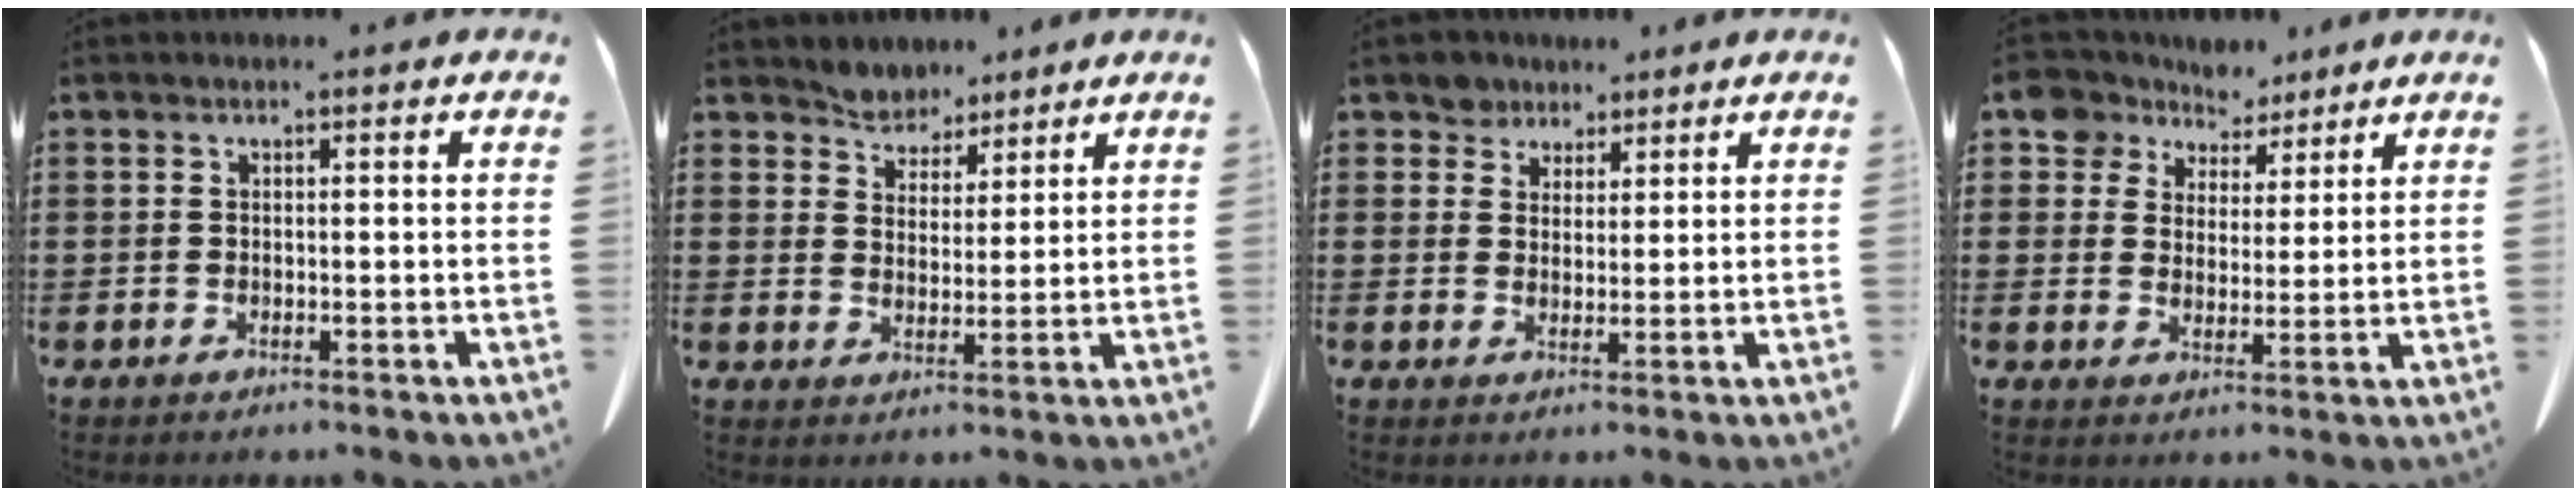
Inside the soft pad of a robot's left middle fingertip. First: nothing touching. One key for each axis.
{"total": 4.1, "fx": 3.8, "fy": 1.6, "fz": -0.7, "tx": -0.009, "ty": -0.015, "tz": 0.070}
{"total": 3.7, "fx": 2.9, "fy": 2.2, "fz": 0.2, "tx": -0.020, "ty": 0.006, "tz": 0.057}
{"total": 6.6, "fx": 5.4, "fy": 3.7, "fz": 0.6, "tx": -0.043, "ty": -0.021, "tz": 0.101}